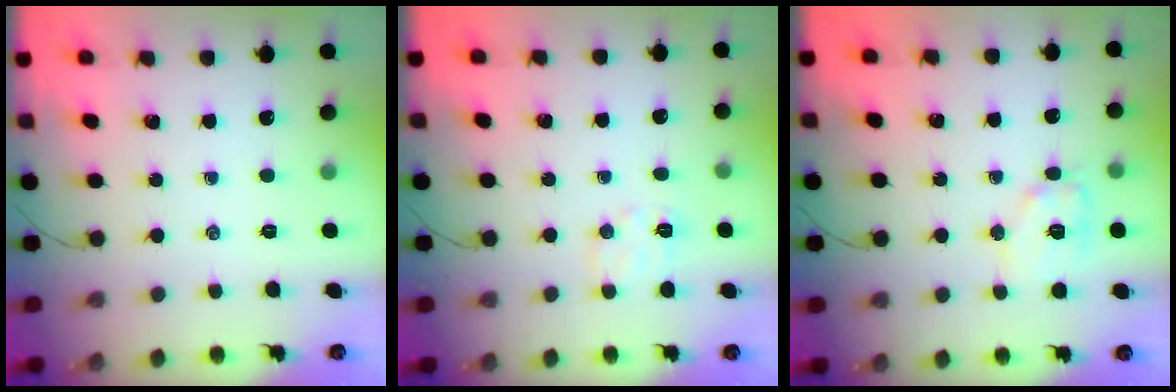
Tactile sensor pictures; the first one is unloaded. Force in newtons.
{"total": 6.9, "press": 6.9, "slide": 1.0}
{"total": 9.7, "press": 9.7, "slide": 0.7}